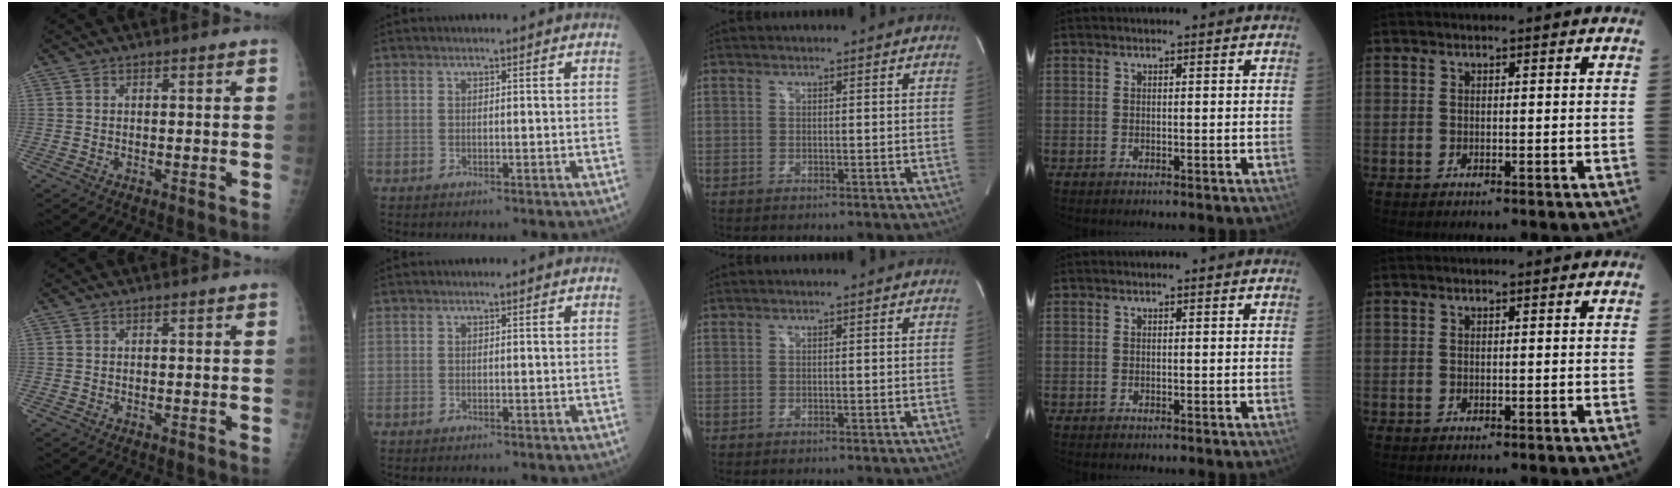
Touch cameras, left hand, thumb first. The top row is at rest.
{}